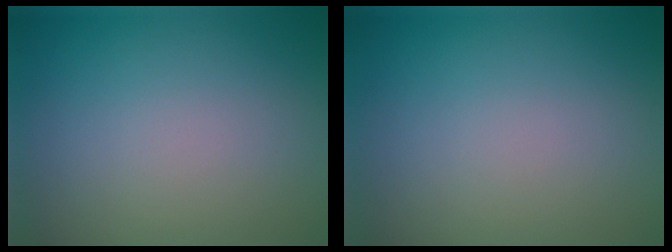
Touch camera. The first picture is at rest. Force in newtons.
{"total": 0.0}